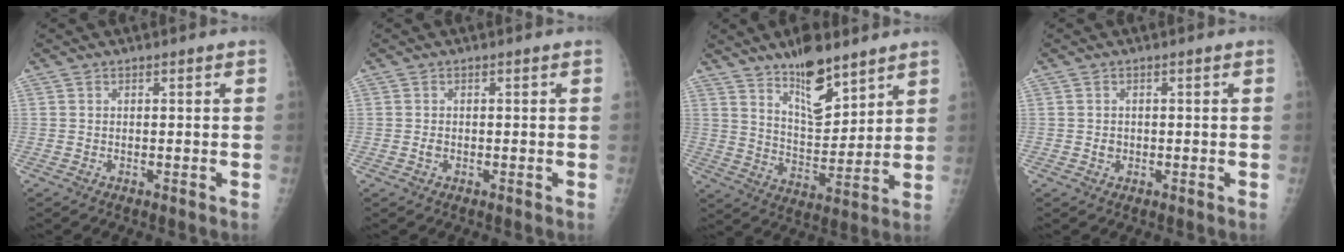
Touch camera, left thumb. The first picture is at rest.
{"total": 1.0, "force": [-0.3, 0.7, 0.7], "torque": [-0.010, 0.002, -0.004]}
{"total": 12.7, "force": [8.9, 4.8, 7.7], "torque": [-0.099, -0.066, 0.159]}
{"total": 1.4, "force": [-0.3, 1.2, 0.6], "torque": [-0.003, 0.004, -0.002]}